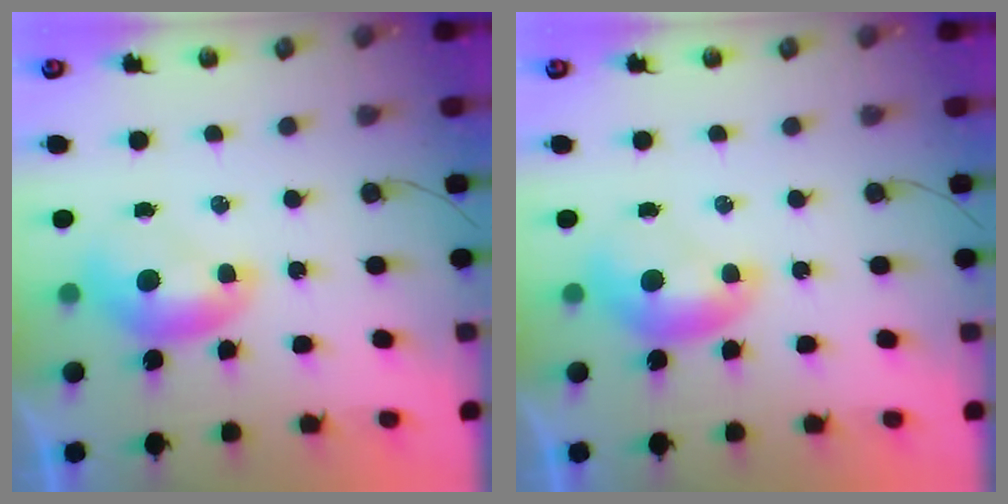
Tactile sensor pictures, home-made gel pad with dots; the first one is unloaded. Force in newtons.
{"total": 0.0}